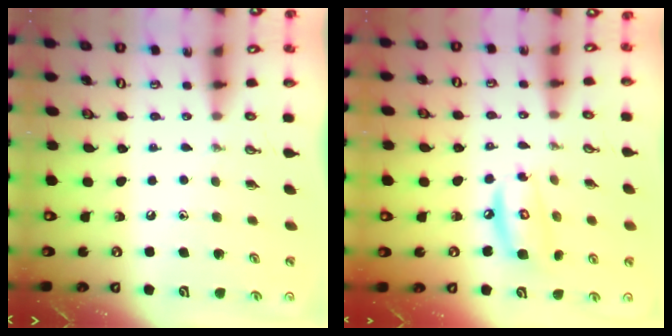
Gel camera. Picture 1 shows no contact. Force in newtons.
{"total": 8.8, "press": 8.7, "slide": 0.7}